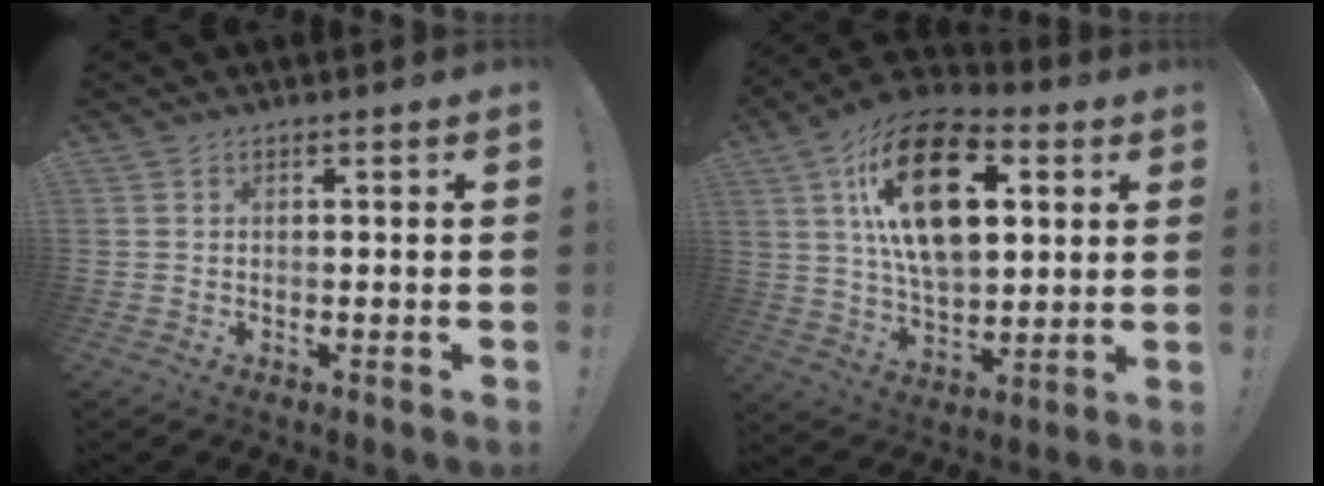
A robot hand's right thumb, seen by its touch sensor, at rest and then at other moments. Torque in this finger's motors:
{"motor_torque": [1.08, 3.93, 1.50, 1.27, 0.56]}